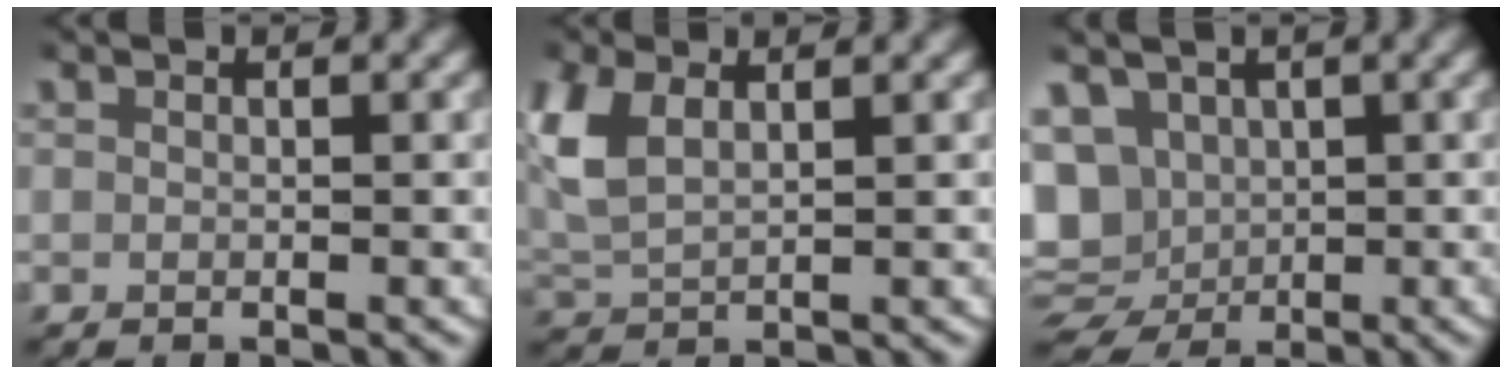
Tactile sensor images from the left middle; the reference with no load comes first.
{"total": 5.5, "force": [1.6, 3.9, 3.5], "torque": [-0.117, -0.005, 0.037]}
{"total": 10.5, "force": [-0.2, 9.9, 3.5], "torque": [-0.125, -0.042, 0.006]}